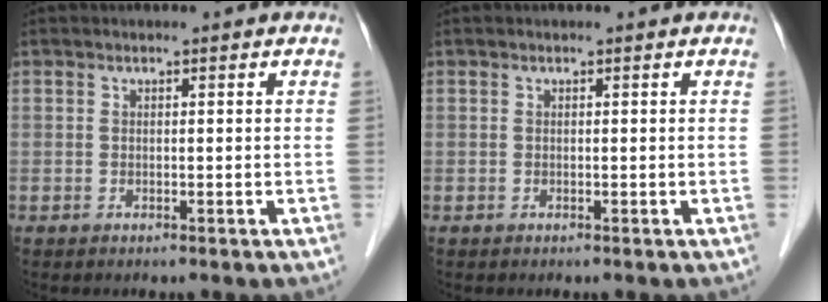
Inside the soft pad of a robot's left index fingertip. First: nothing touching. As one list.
[{"total": 0.0}]